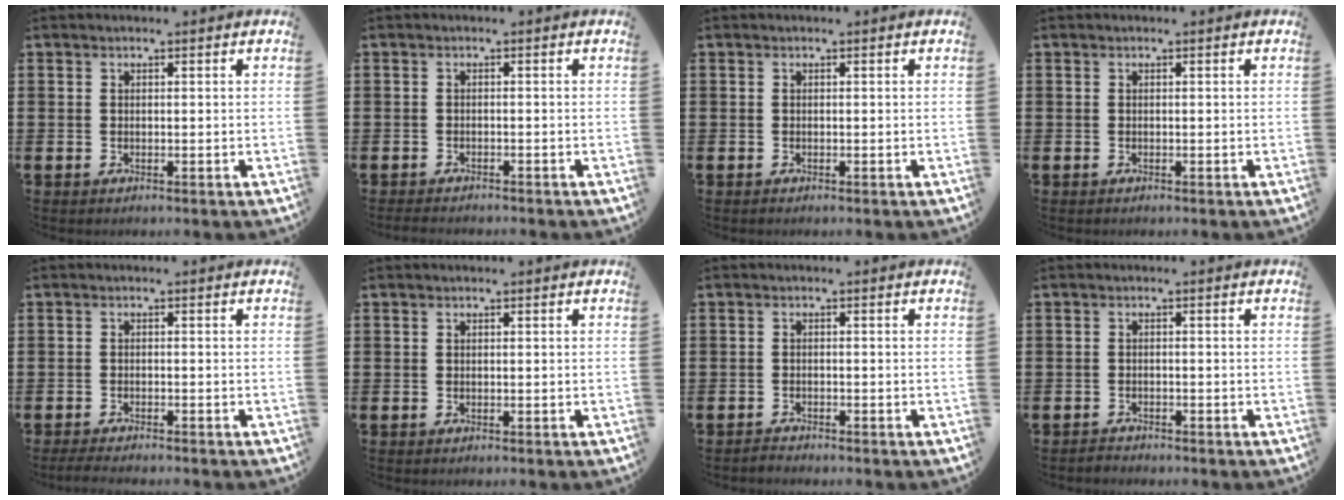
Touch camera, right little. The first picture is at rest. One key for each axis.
{"total": 1.0, "fx": -1.0, "fy": 0.1, "fz": 0.2, "tx": -0.005, "ty": -0.001, "tz": -0.020}
{"total": 0.0}
{"total": 0.0}
{"total": 1.4, "fx": -1.2, "fy": 0.1, "fz": 0.6, "tx": -0.010, "ty": 0.001, "tz": -0.024}
{"total": 0.0}
{"total": 1.0, "fx": -1.0, "fy": 0.0, "fz": -0.1, "tx": -0.002, "ty": 0.000, "tz": -0.020}
{"total": 1.0, "fx": -0.9, "fy": 0.0, "fz": -0.1, "tx": 0.000, "ty": 0.001, "tz": -0.020}